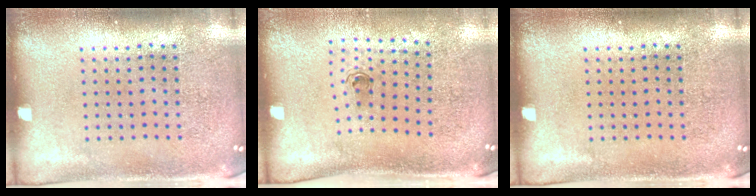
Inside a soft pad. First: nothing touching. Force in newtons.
{"total": 0.6, "press": 0.3, "slide": 0.5}
{"total": 0.0}